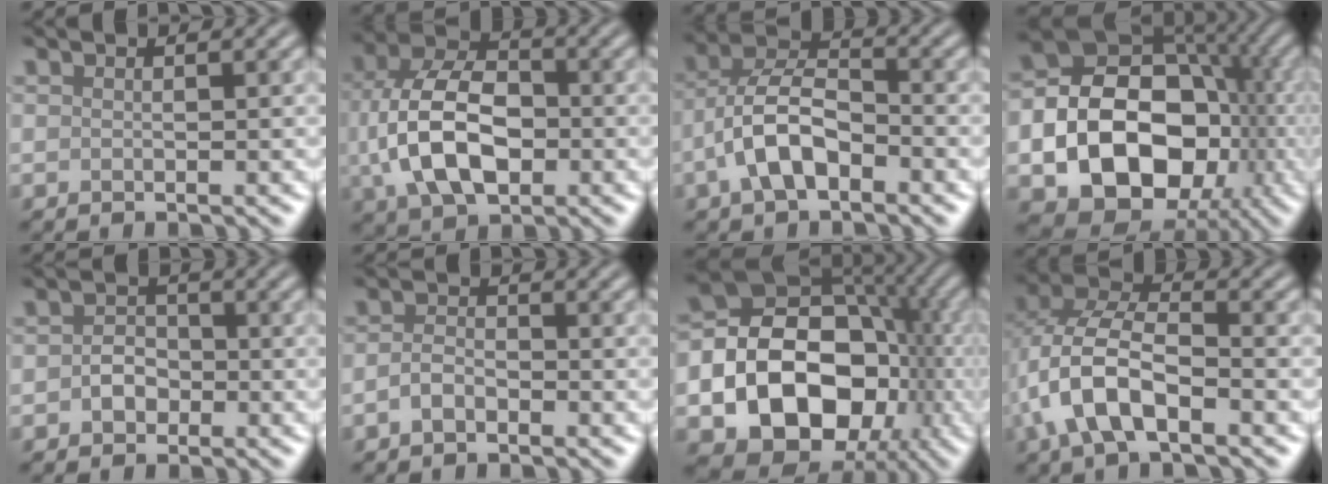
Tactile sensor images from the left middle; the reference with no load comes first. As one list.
[{"total": 9.4, "force": [-0.9, 6.0, 7.2], "torque": [-0.157, 0.003, -0.021]}, {"total": 6.1, "force": [-2.5, 3.0, 4.6], "torque": [-0.085, 0.012, -0.051]}, {"total": 16.7, "force": [-3.8, 12.7, 10.1], "torque": [-0.140, -0.022, -0.076]}, {"total": 2.2, "force": [-0.7, 1.8, 1.1], "torque": [-0.019, 0.001, -0.017]}, {"total": 1.9, "force": [-1.0, 1.1, 1.3], "torque": [-0.026, 0.003, -0.025]}, {"total": 18.2, "force": [-4.4, 14.3, 10.4], "torque": [-0.164, -0.018, -0.084]}, {"total": 7.5, "force": [-2.3, 3.9, 6.0], "torque": [-0.131, 0.006, -0.051]}]